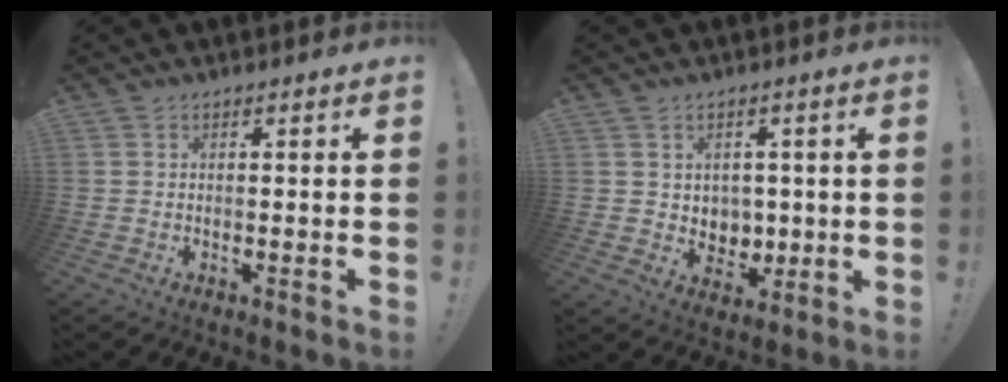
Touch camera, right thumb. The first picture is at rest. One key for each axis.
{"total": 5.8, "fx": 2.5, "fy": 5.1, "fz": 1.1, "tx": -0.011, "ty": -0.026, "tz": 0.054}